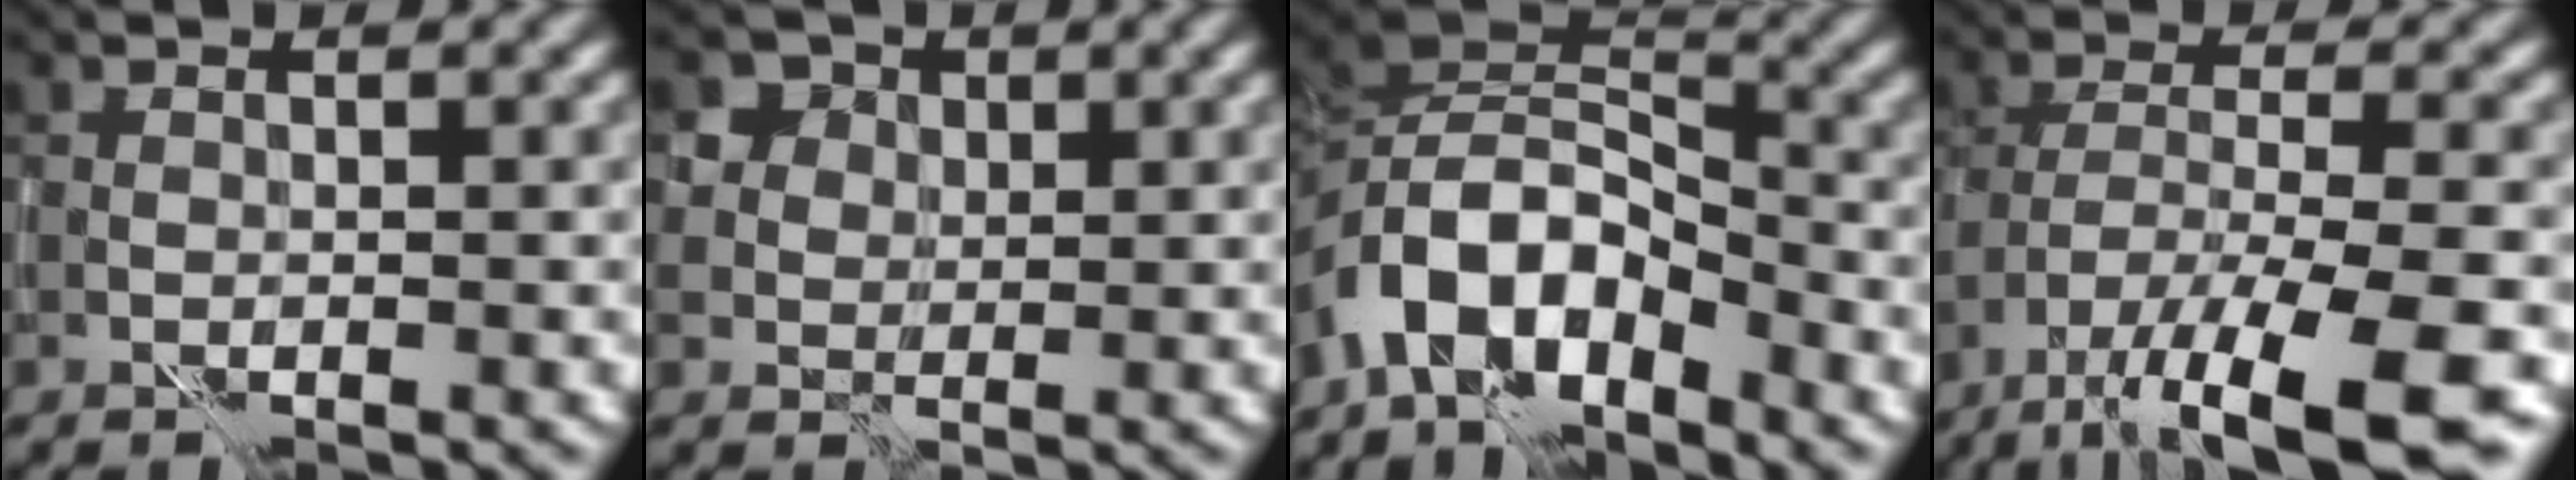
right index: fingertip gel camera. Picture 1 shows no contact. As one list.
[{"total": 4.7, "force": [1.9, 3.9, 1.7], "torque": [-0.032, 0.006, 0.023]}, {"total": 8.4, "force": [-4.6, 4.3, 5.6], "torque": [-0.095, 0.011, -0.098]}, {"total": 10.8, "force": [-7.8, 2.6, 7.1], "torque": [-0.132, -0.019, -0.122]}]